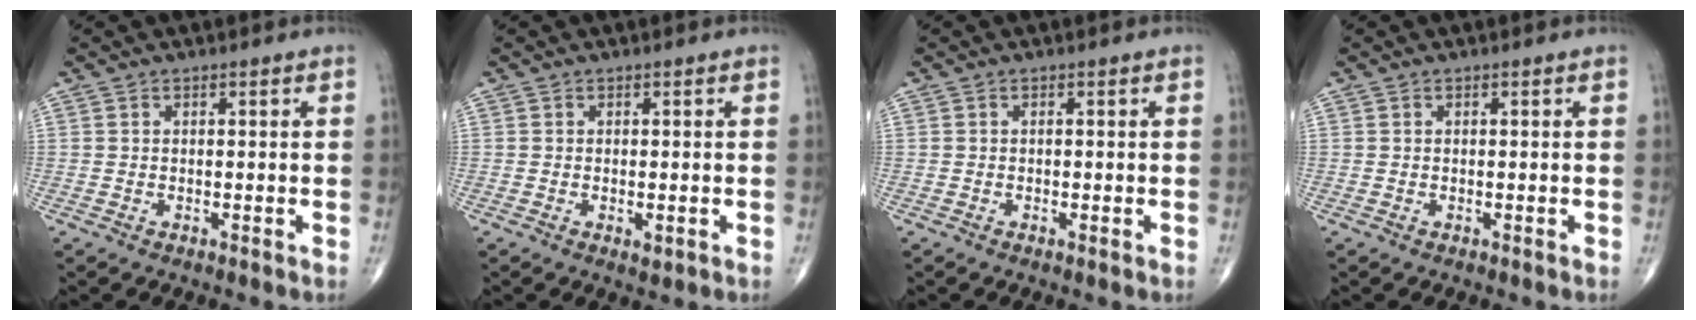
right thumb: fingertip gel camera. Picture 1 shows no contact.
{"total": 1.5, "force": [-0.4, 0.7, 1.3], "torque": [-0.018, -0.004, -0.005]}
{"total": 0.5, "force": [-0.1, 0.2, 0.5], "torque": [-0.009, -0.002, -0.002]}
{"total": 0.0}